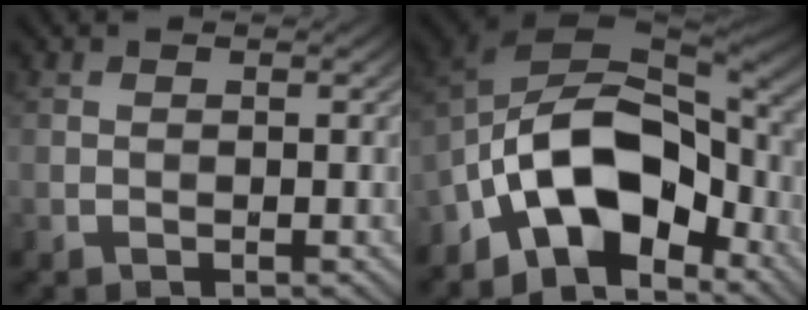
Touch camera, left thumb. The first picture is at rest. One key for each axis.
{"total": 14.5, "fx": -6.6, "fy": 8.1, "fz": 10.1, "tx": -0.178, "ty": -0.009, "tz": -0.132}